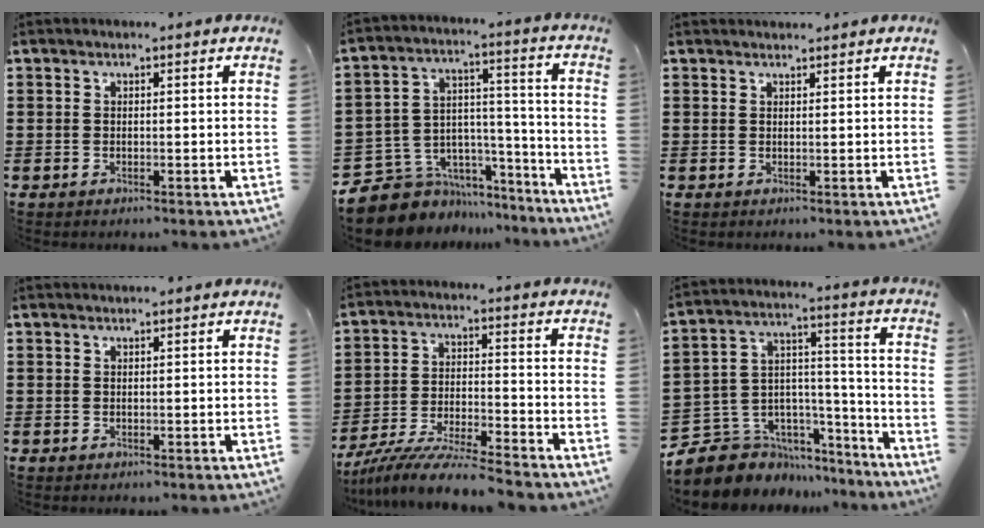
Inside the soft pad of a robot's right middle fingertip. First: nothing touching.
{"total": 8.0, "force": [-6.4, 4.6, 1.0], "torque": [-0.045, 0.004, -0.122]}
{"total": 1.1, "force": [1.1, 0.0, 0.0], "torque": [-0.002, -0.001, 0.021]}
{"total": 0.6, "force": [0.6, -0.1, 0.1], "torque": [-0.003, 0.000, 0.012]}
{"total": 8.4, "force": [-8.0, -0.2, 2.6], "torque": [-0.047, 0.002, -0.156]}
{"total": 7.5, "force": [-5.5, 5.1, 0.2], "torque": [-0.039, -0.002, -0.104]}